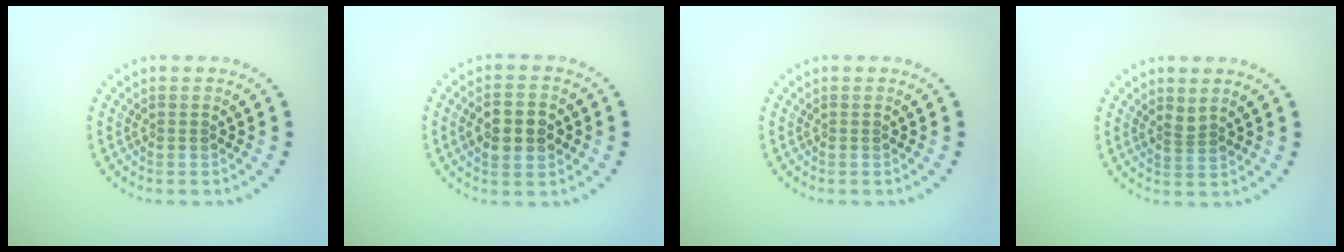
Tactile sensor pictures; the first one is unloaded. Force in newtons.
{"total": 4.5, "press": 4.5, "slide": 0.1}
{"total": 0.0}
{"total": 1.1, "press": 0.8, "slide": 0.8}